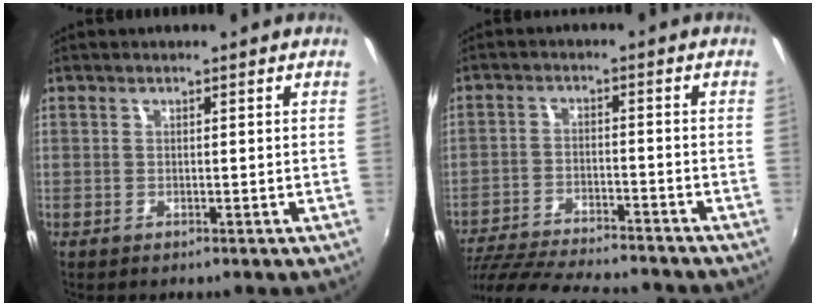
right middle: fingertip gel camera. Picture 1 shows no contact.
{"total": 19.8, "force": [-17.5, 3.7, 8.7], "torque": [-0.176, -0.028, -0.269]}